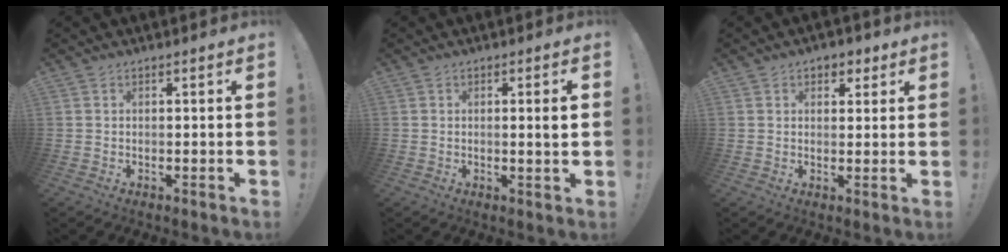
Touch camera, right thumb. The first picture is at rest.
{"total": 3.6, "force": [0.4, -0.1, 3.6], "torque": [-0.054, -0.005, 0.002]}
{"total": 3.7, "force": [2.0, 2.8, 1.4], "torque": [-0.005, -0.005, 0.032]}